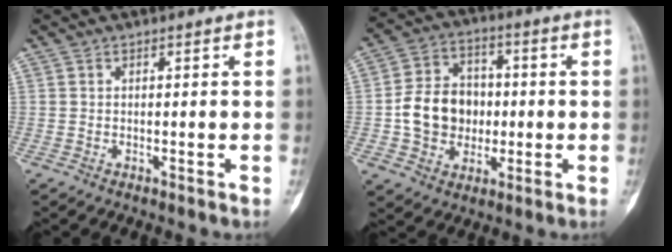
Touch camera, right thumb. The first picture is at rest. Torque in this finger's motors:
{"motor_torque": [1.30, 1.34, 0.34, -0.57, 0.08]}